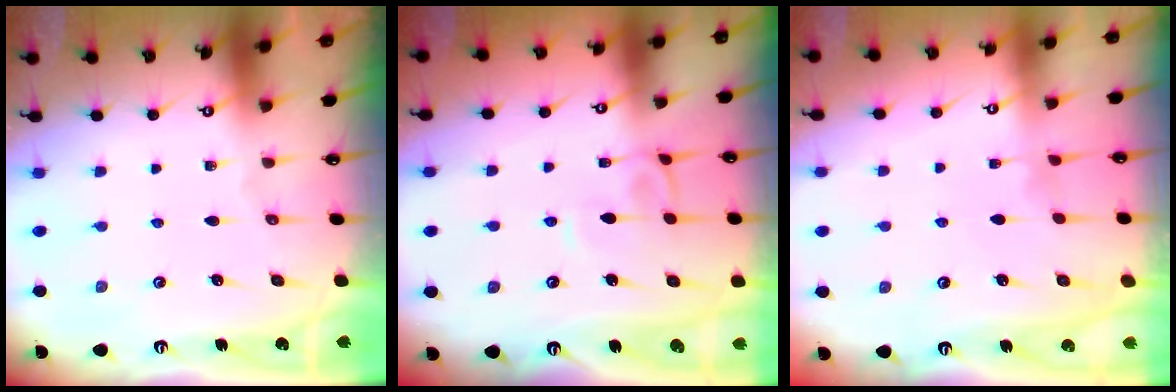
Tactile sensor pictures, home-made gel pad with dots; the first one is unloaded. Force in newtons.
{"total": 2.9, "press": 2.9, "slide": 0.2}
{"total": 3.6, "press": 3.5, "slide": 0.2}